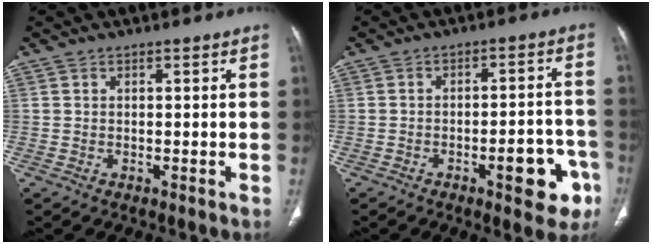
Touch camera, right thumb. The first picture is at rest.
{"total": 10.2, "force": [-4.8, 3.9, 8.2], "torque": [-0.076, 0.034, -0.057]}